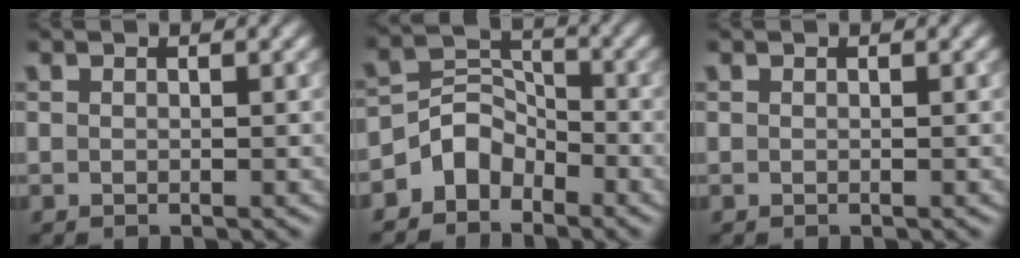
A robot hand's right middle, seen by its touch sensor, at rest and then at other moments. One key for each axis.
{"total": 3.6, "fx": -2.5, "fy": 2.4, "fz": 0.9, "tx": -0.007, "ty": 0.010, "tz": -0.054}
{"total": 0.0}